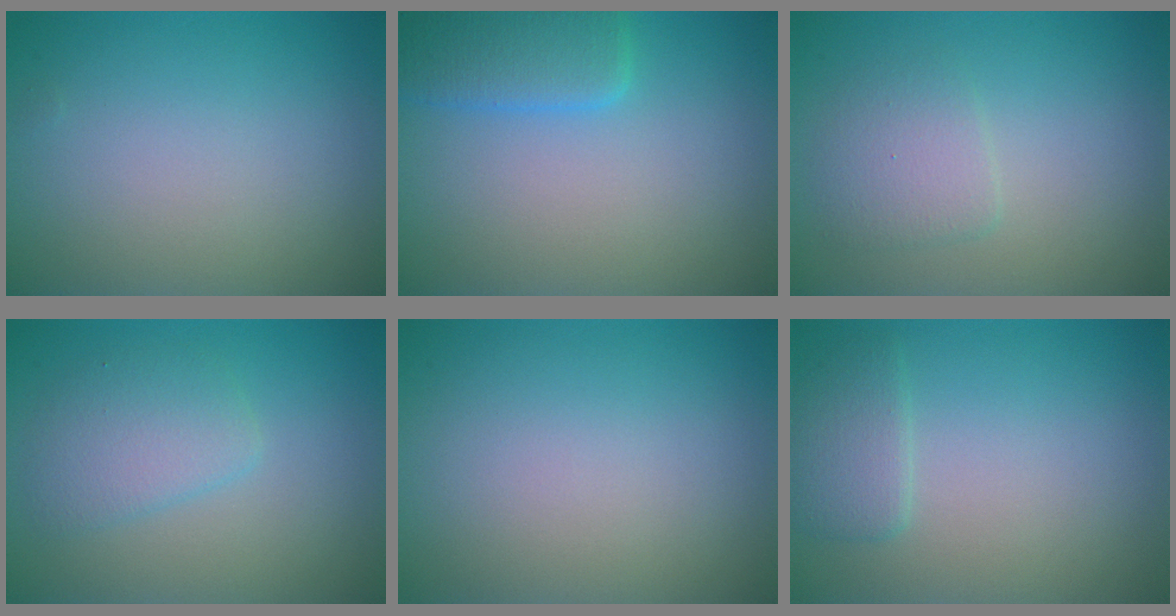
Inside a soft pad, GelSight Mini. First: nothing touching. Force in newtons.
{"total": 4.0, "press": 4.0, "slide": 0.1}
{"total": 2.3, "press": 2.3, "slide": 0.1}
{"total": 2.9, "press": 2.9, "slide": 0.1}
{"total": 0.0}
{"total": 2.0, "press": 2.0, "slide": 0.3}